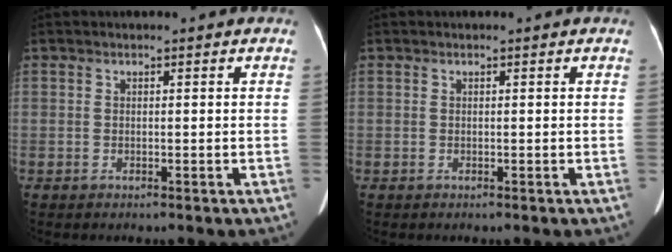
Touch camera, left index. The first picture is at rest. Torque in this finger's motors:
{"motor_torque": [0.00, 0.00, 0.00, 0.00]}